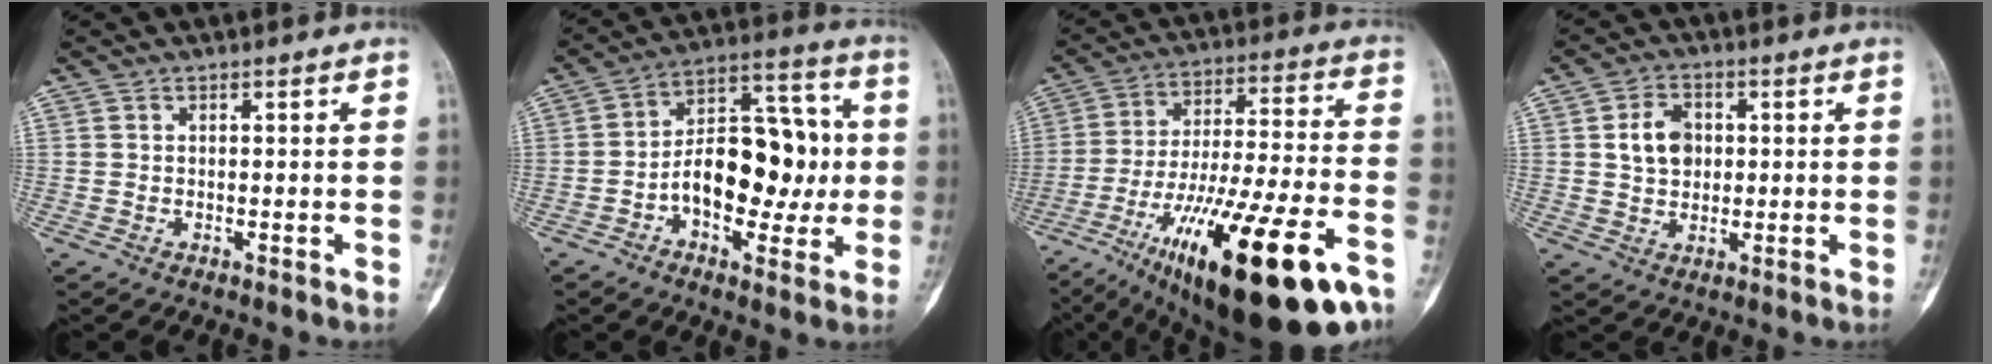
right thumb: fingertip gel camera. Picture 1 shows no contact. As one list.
[{"total": 17.2, "force": [-1.9, 10.3, 13.6], "torque": [-0.168, 0.043, -0.033]}, {"total": 30.1, "force": [-15.8, 7.3, 24.5], "torque": [-0.374, 0.040, -0.249]}, {"total": 6.7, "force": [1.1, 5.1, 4.2], "torque": [-0.054, 0.000, 0.017]}]